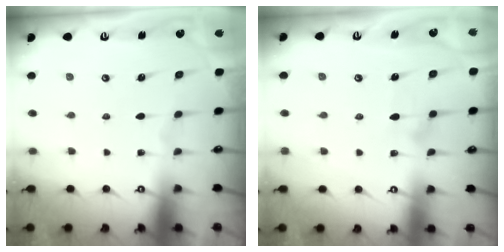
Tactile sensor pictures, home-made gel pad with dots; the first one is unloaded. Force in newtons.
{"total": 8.0, "press": 8.0, "slide": 0.4}